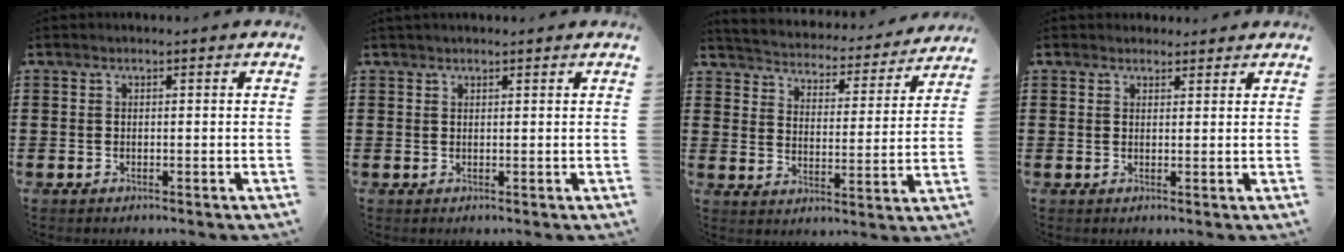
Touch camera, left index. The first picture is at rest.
{"total": 0.8, "force": [0.8, 0.1, 0.2], "torque": [-0.005, 0.001, 0.014]}
{"total": 3.4, "force": [3.4, 0.0, -0.3], "torque": [-0.021, -0.036, 0.048]}
{"total": 1.7, "force": [1.6, 0.7, 0.0], "torque": [-0.004, 0.006, 0.031]}